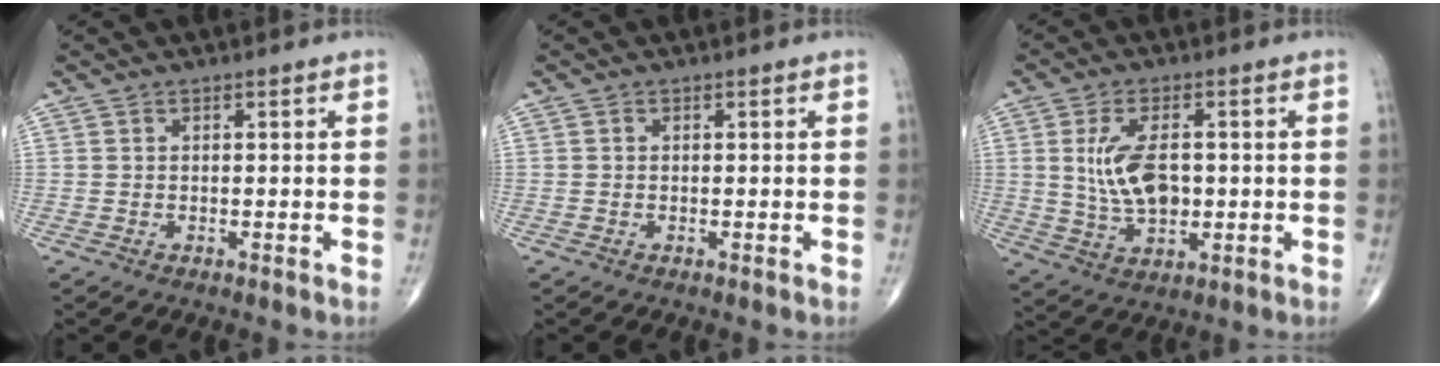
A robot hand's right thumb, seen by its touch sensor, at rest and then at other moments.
{"total": 0.0}
{"total": 9.6, "force": [0.8, 5.2, 8.0], "torque": [-0.146, -0.005, 0.023]}